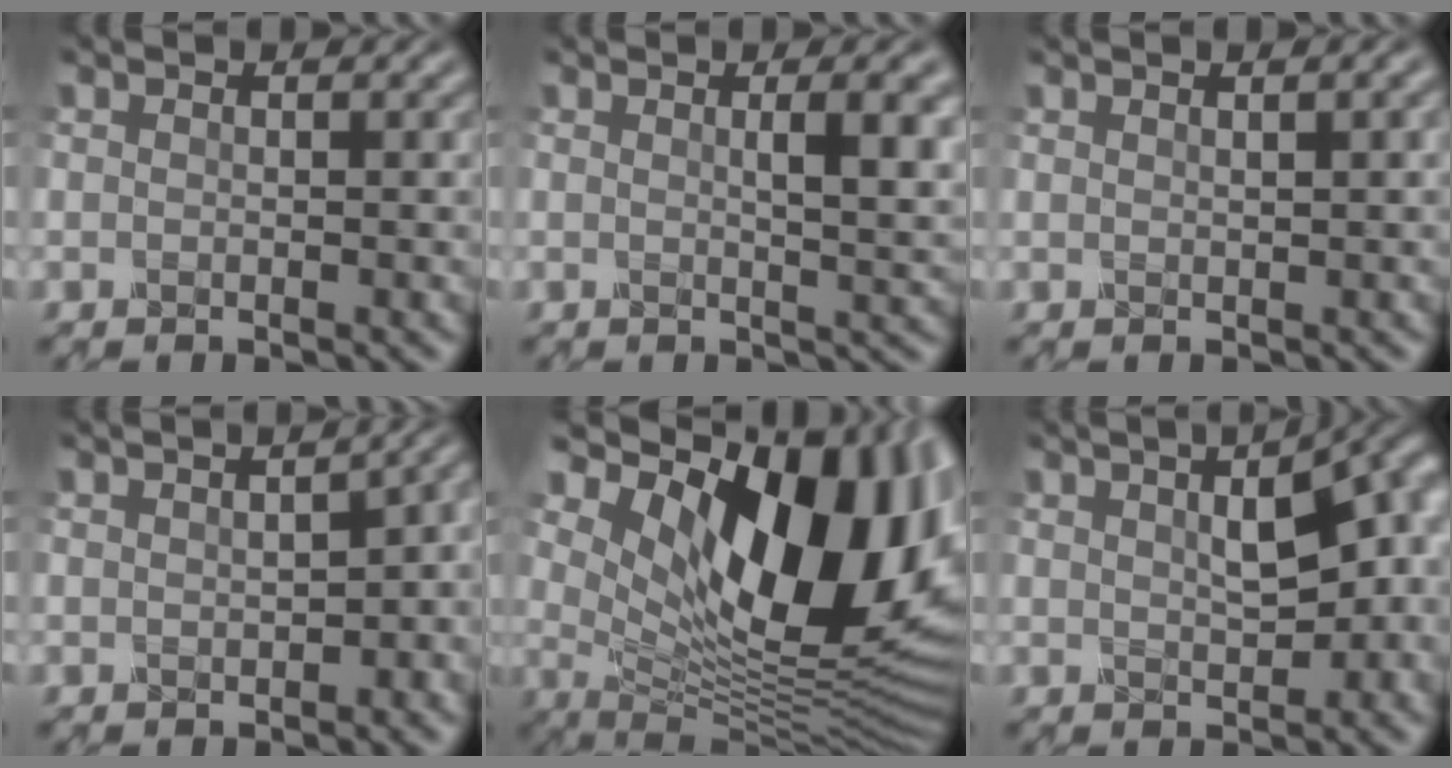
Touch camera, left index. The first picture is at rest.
{"total": 4.4, "force": [1.0, 1.2, 4.1], "torque": [-0.046, 0.003, 0.013]}
{"total": 2.3, "force": [1.1, 0.8, 1.9], "torque": [-0.016, 0.006, 0.007]}
{"total": 8.5, "force": [1.1, 4.5, 7.2], "torque": [-0.062, 0.019, 0.013]}
{"total": 16.8, "force": [5.4, 8.5, 13.4], "torque": [-0.186, -0.008, 0.097]}
{"total": 9.0, "force": [2.8, 4.3, 7.5], "torque": [-0.084, 0.026, 0.042]}